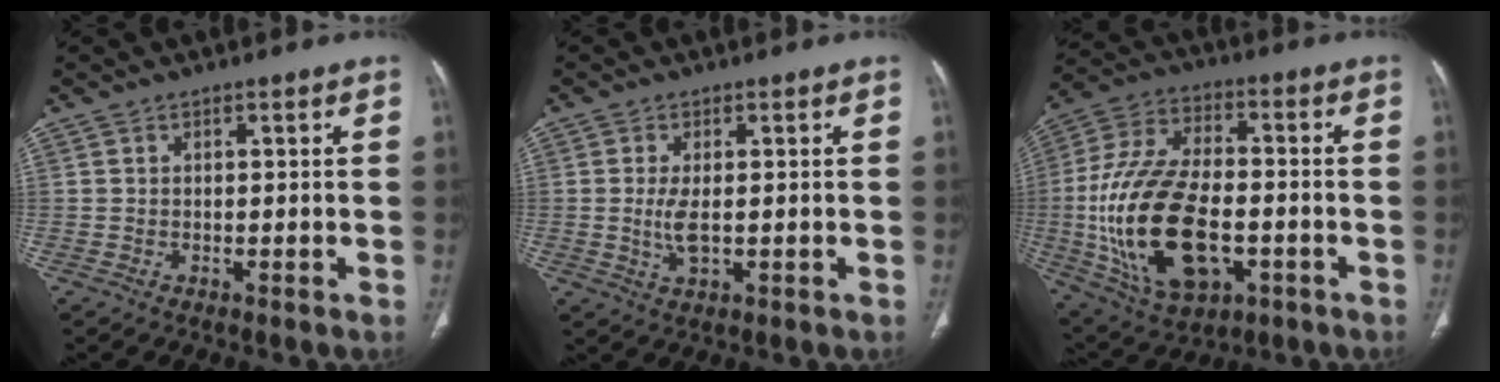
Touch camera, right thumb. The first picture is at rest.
{"total": 2.5, "force": [-0.5, 1.2, 2.1], "torque": [-0.046, 0.001, -0.009]}
{"total": 24.2, "force": [-4.8, 13.4, 19.5], "torque": [-0.390, 0.013, -0.067]}